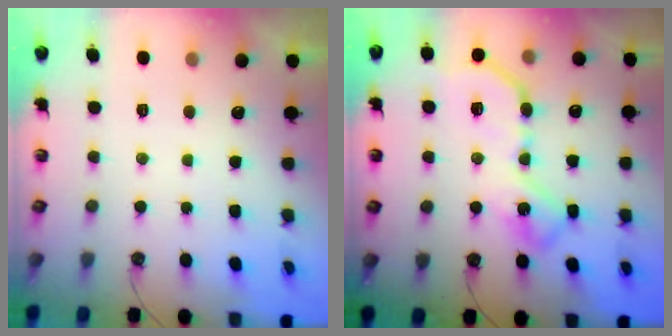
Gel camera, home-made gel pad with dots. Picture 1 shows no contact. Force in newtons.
{"total": 14.7, "press": 14.6, "slide": 0.5}